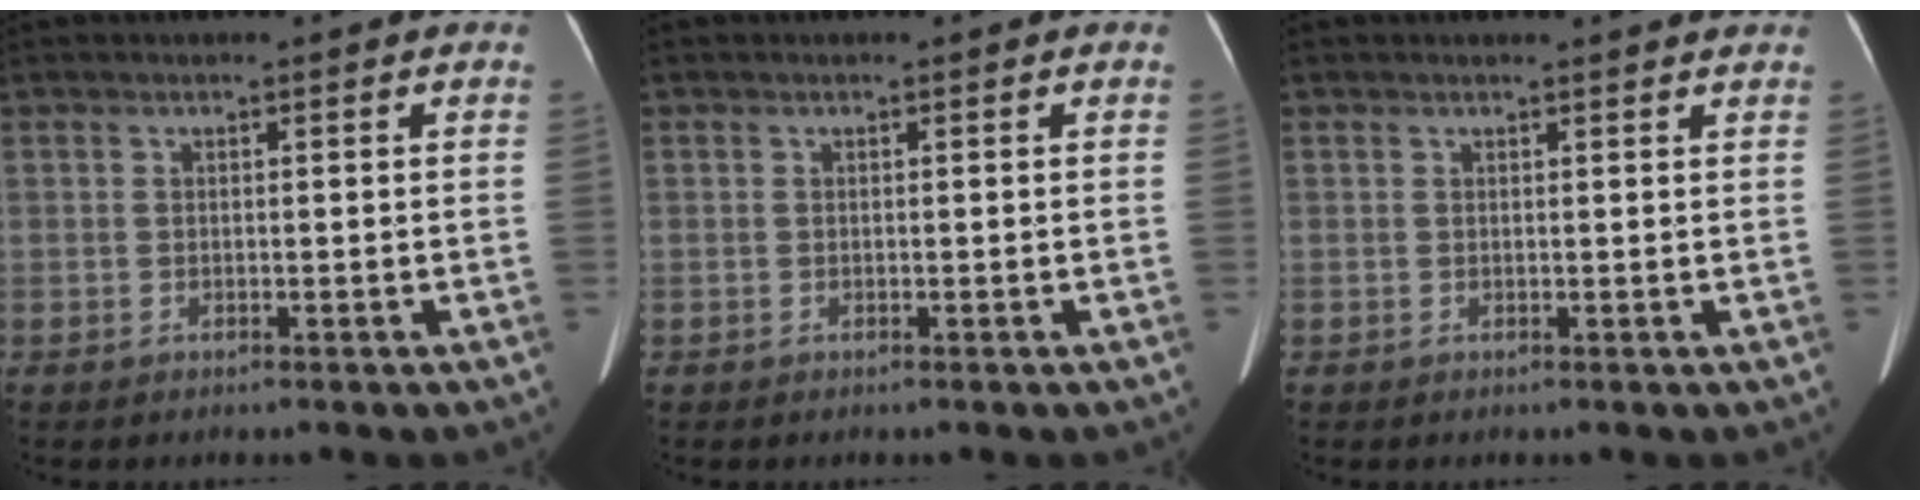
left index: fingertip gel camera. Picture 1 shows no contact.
{"total": 0.0}
{"total": 2.9, "force": [2.9, 0.0, 0.4], "torque": [-0.007, 0.002, 0.022]}